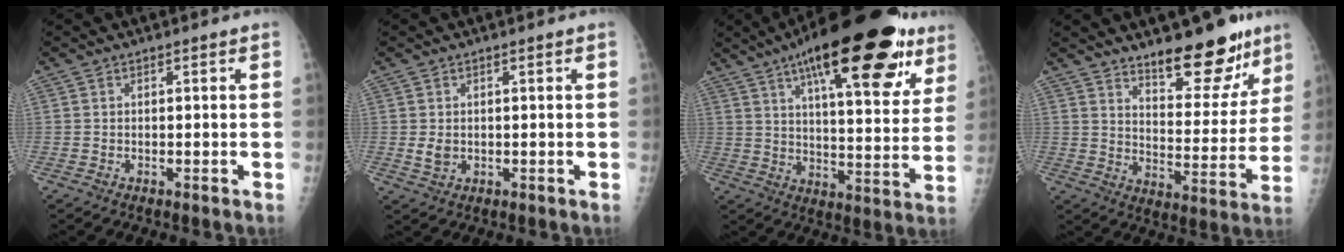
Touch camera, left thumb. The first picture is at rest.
{"total": 2.2, "force": [0.2, 1.7, 1.4], "torque": [-0.019, -0.004, 0.010]}
{"total": 28.6, "force": [16.4, 9.6, 21.5], "torque": [-0.288, -0.032, 0.238]}
{"total": 15.6, "force": [11.4, 5.4, 9.0], "torque": [-0.072, -0.090, 0.174]}